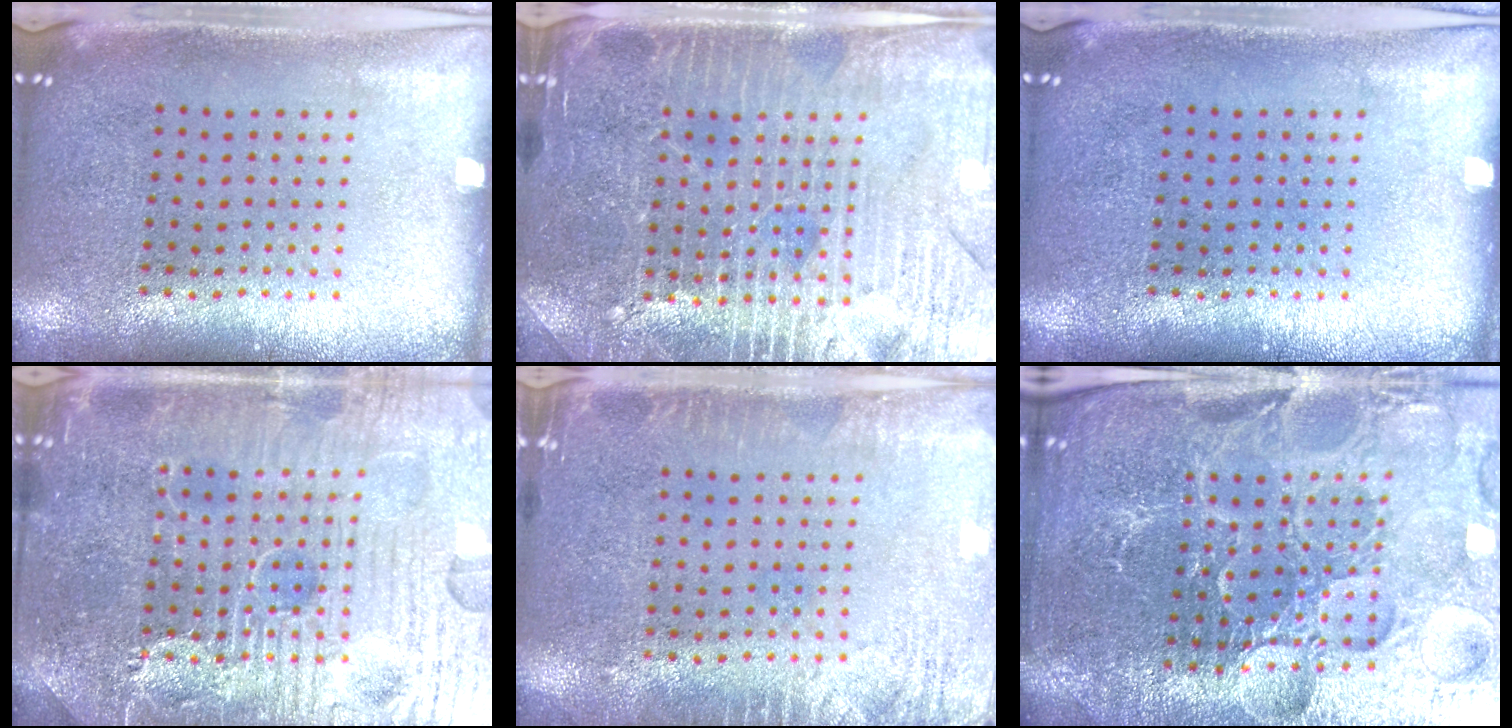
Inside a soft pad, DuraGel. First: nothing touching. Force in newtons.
{"total": 4.3, "press": 4.2, "slide": 1.0}
{"total": 0.0}
{"total": 7.2, "press": 7.2, "slide": 0.7}
{"total": 2.5, "press": 2.5, "slide": 0.4}
{"total": 5.3, "press": 5.0, "slide": 1.7}